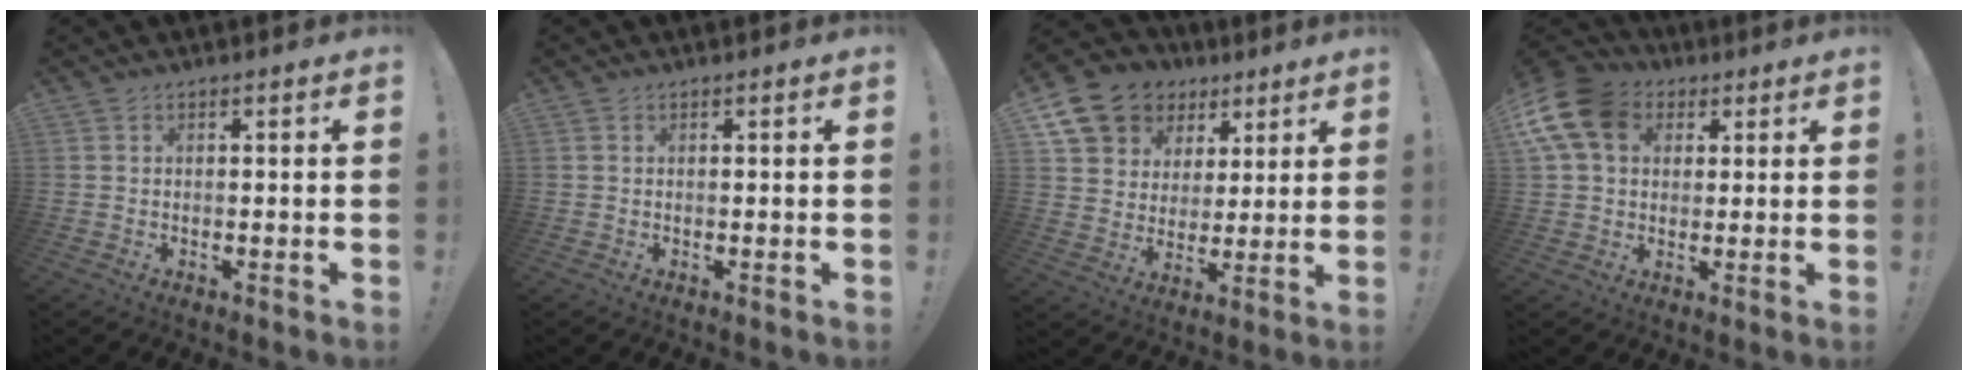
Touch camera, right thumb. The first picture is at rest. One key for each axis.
{"total": 0.0}
{"total": 14.3, "fx": 8.1, "fy": 10.8, "fz": 4.9, "tx": -0.081, "ty": -0.049, "tz": 0.166}
{"total": 14.3, "fx": 4.8, "fy": 10.6, "fz": 8.3, "tx": -0.163, "ty": -0.010, "tz": 0.096}